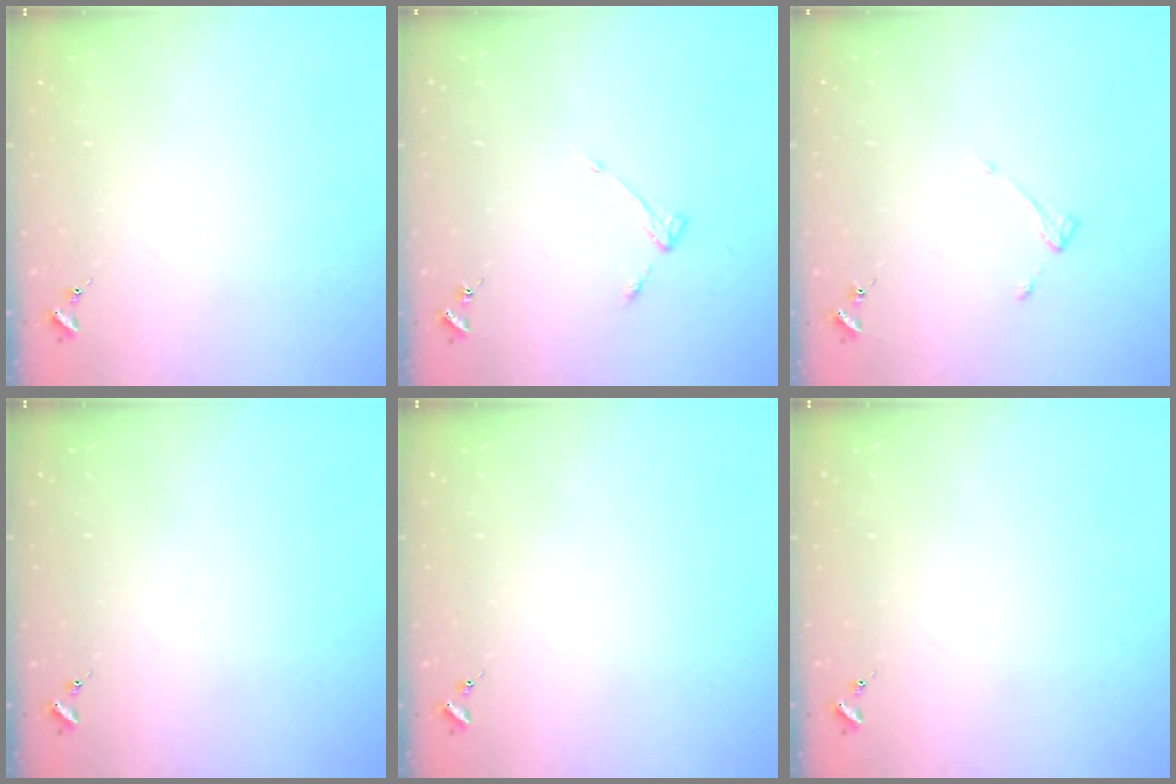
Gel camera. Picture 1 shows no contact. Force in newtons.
{"total": 3.2, "press": 3.1, "slide": 0.5}
{"total": 2.9, "press": 2.9, "slide": 0.5}
{"total": 0.0}
{"total": 0.0}
{"total": 0.0}